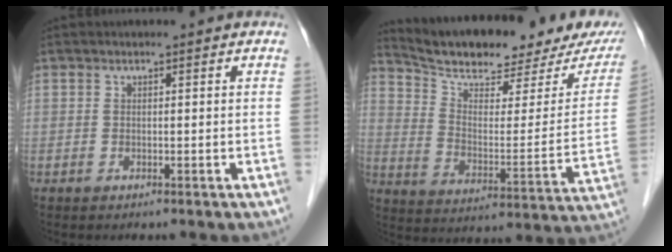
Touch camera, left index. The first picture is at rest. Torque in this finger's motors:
{"motor_torque": [0.71, -0.95, 0.28, 0.04]}